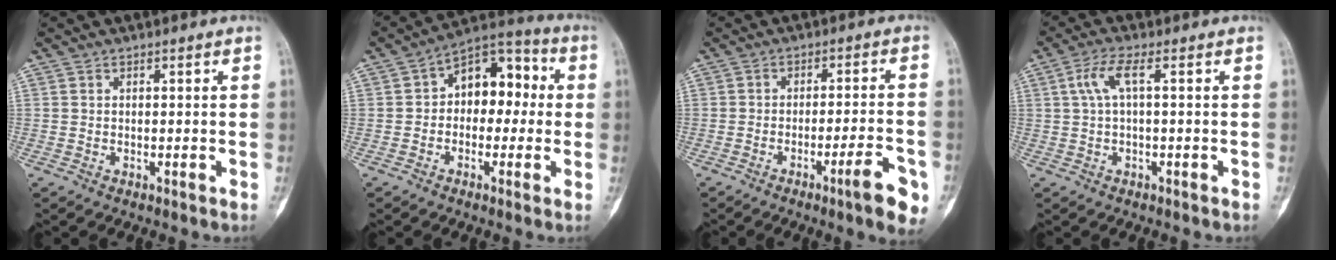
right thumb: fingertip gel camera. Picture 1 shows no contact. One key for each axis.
{"total": 11.5, "fx": 0.5, "fy": 7.8, "fz": 8.4, "tx": -0.077, "ty": 0.041, "tz": -0.009}
{"total": 8.7, "fx": -4.3, "fy": 1.1, "fz": 7.5, "tx": -0.096, "ty": 0.017, "tz": -0.059}
{"total": 4.4, "fx": 0.9, "fy": 1.0, "fz": 4.1, "tx": -0.104, "ty": 0.017, "tz": 0.020}